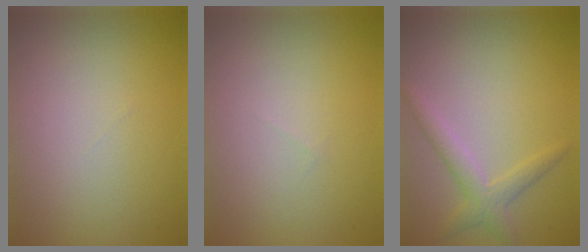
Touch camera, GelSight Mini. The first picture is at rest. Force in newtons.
{"total": 0.0}
{"total": 2.4, "press": 2.4, "slide": 0.2}